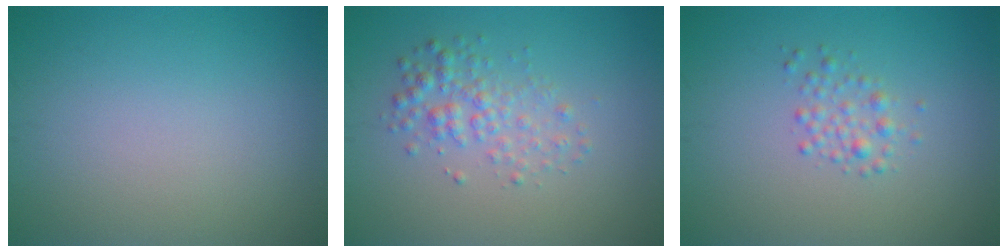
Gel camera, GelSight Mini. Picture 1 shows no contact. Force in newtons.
{"total": 2.5, "press": 2.5, "slide": 0.0}
{"total": 1.6, "press": 1.6, "slide": 0.0}